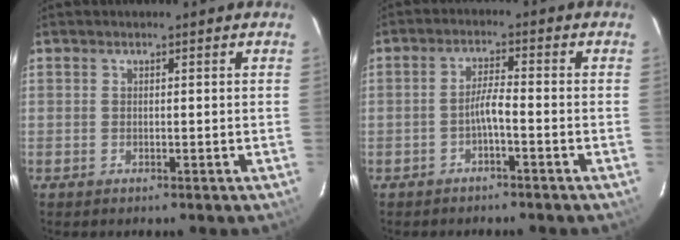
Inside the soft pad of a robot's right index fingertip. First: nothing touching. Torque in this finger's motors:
{"motor_torque": [0.54, -0.25, 0.25, 0.08]}